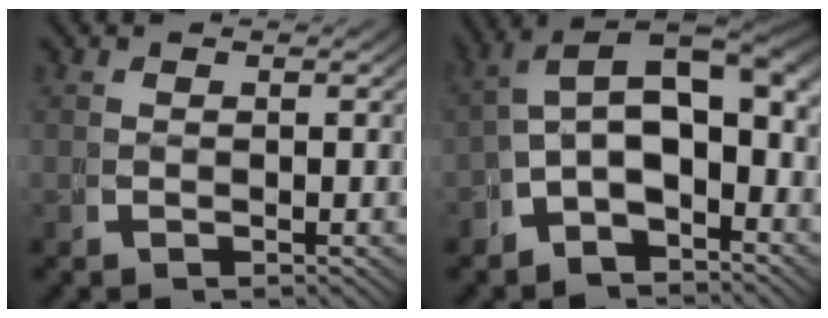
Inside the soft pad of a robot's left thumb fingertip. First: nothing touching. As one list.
[{"total": 10.8, "force": [0.1, 7.6, 7.6], "torque": [-0.116, -0.006, -0.016]}]